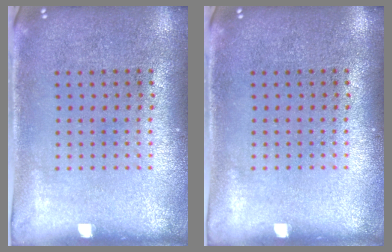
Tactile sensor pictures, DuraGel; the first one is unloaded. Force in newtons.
{"total": 0.0}